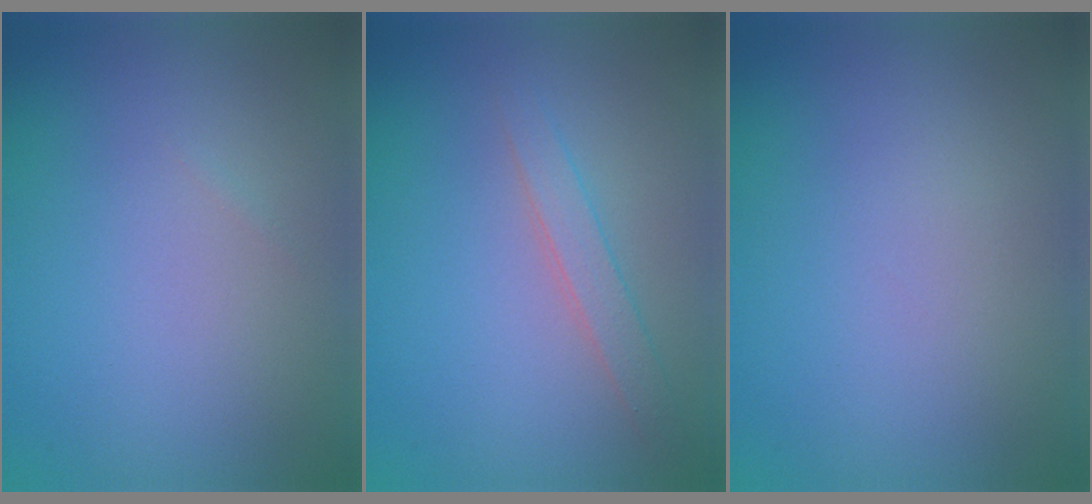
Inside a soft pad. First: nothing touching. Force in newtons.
{"total": 1.8, "press": 1.8, "slide": 0.1}
{"total": 0.0}